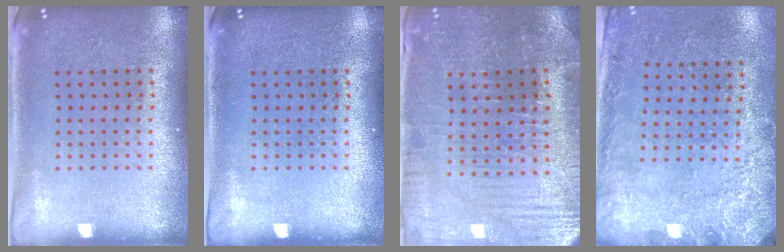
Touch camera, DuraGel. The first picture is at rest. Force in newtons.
{"total": 0.0}
{"total": 1.6, "press": 1.6, "slide": 0.4}
{"total": 2.7, "press": 2.0, "slide": 1.8}